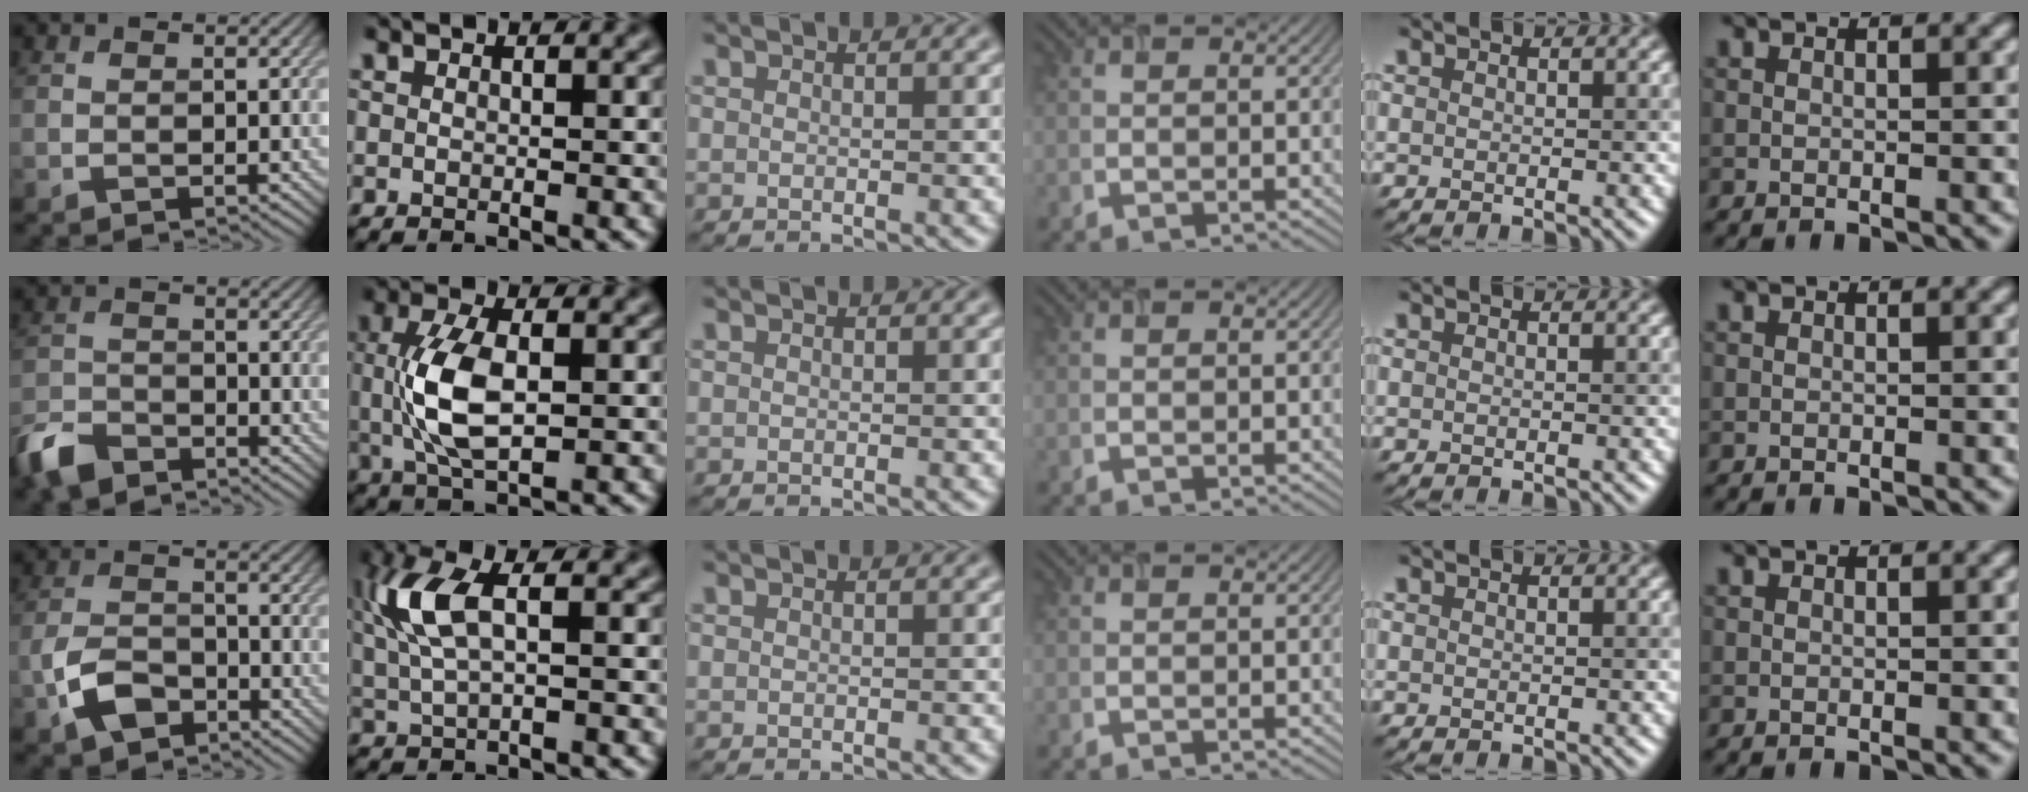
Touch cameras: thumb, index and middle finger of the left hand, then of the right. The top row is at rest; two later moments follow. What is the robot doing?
{"motion": "insert", "object": "airpods case & airpods"}